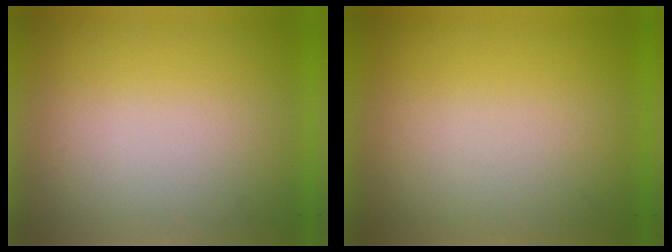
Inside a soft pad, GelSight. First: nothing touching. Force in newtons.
{"total": 0.0}